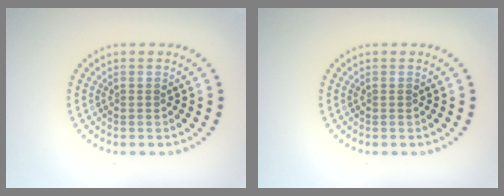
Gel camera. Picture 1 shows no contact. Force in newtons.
{"total": 0.0}